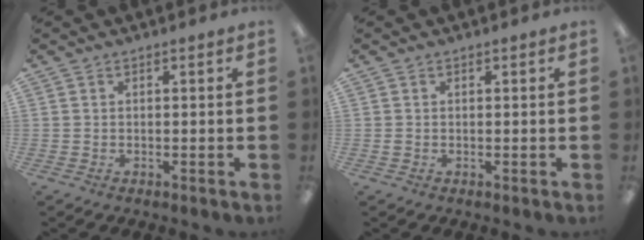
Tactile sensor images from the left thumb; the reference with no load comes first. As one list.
[{"total": 0.6, "force": [0.0, 0.6, 0.3], "torque": [-0.006, 0.004, -0.002]}]